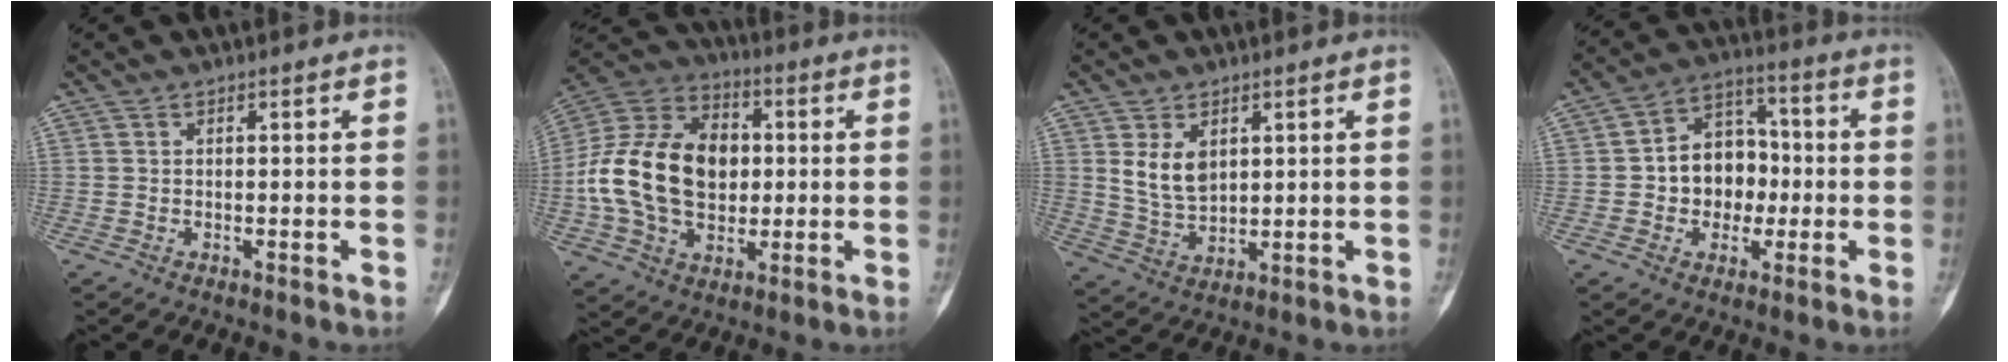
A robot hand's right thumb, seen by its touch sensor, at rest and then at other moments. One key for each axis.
{"total": 21.6, "fx": 0.1, "fy": 15.1, "fz": 15.4, "tx": -0.276, "ty": 0.024, "tz": 0.005}
{"total": 6.7, "fx": 2.4, "fy": 4.2, "fz": 4.6, "tx": -0.070, "ty": -0.017, "tz": 0.057}
{"total": 11.1, "fx": -1.1, "fy": 8.9, "fz": 6.6, "tx": -0.055, "ty": 0.034, "tz": -0.024}